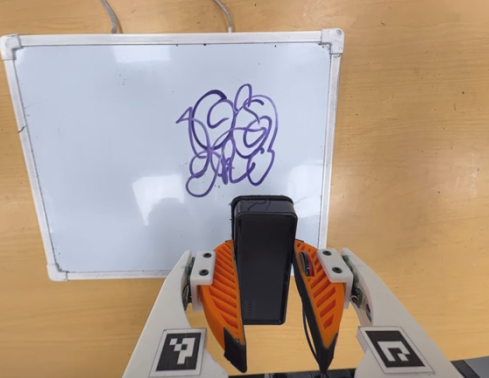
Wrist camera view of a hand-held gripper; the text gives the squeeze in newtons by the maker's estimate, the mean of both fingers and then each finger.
{"total": 4.3, "left": 2.8, "right": 5.8}